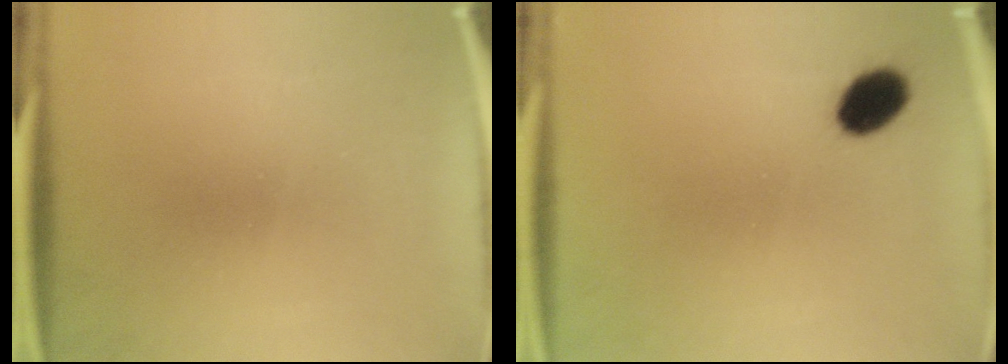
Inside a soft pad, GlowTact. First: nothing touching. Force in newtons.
{"total": 5.8}